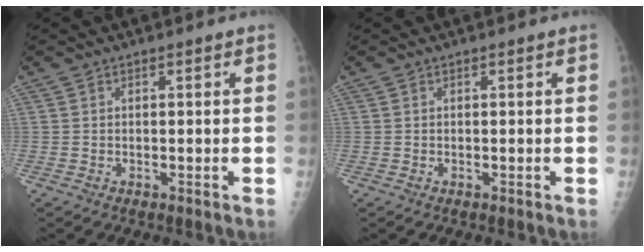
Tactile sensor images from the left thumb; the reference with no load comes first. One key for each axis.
{"total": 0.0}